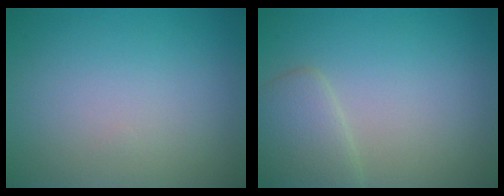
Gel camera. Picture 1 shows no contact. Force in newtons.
{"total": 2.9, "press": 2.9, "slide": 0.2}